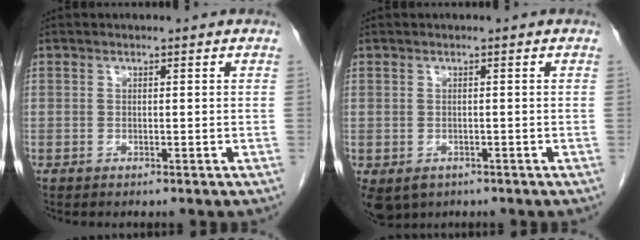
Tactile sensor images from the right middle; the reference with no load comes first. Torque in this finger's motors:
{"motor_torque": [0.49, -0.29, 0.03, 0.04]}